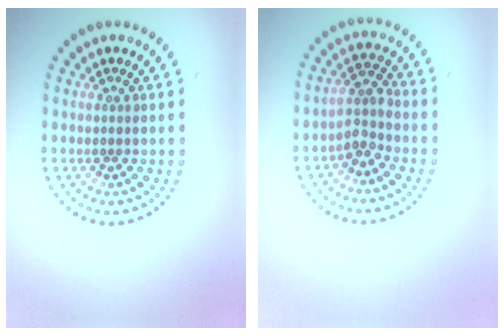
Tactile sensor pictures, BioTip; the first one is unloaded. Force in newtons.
{"total": 2.2, "press": 1.8, "slide": 1.3}